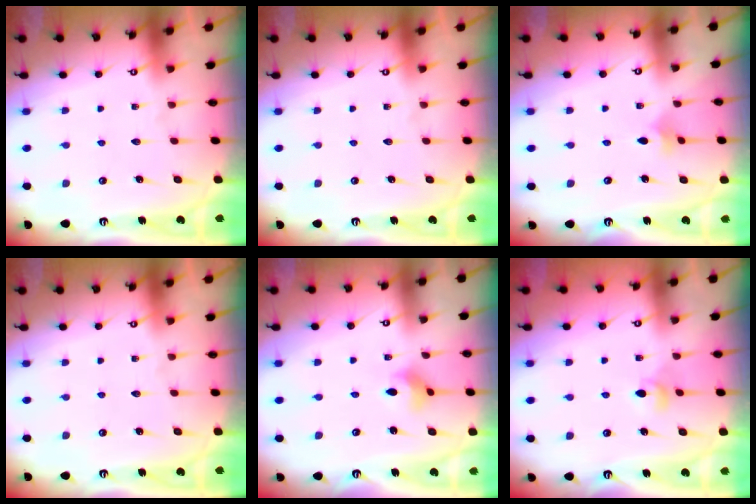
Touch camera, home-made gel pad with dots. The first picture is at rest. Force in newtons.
{"total": 0.0}
{"total": 2.4, "press": 2.3, "slide": 0.5}
{"total": 0.0}
{"total": 3.2, "press": 3.2, "slide": 0.2}
{"total": 3.5, "press": 3.4, "slide": 0.8}